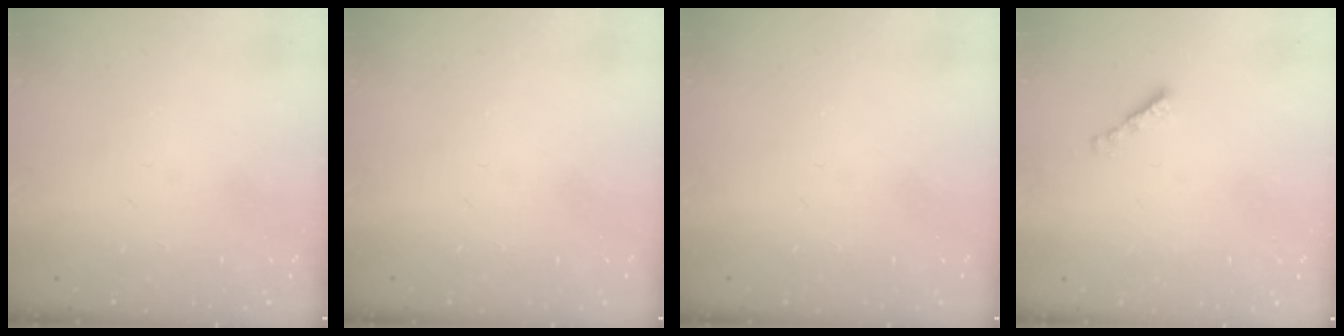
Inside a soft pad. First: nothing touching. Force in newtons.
{"total": 0.0}
{"total": 0.0}
{"total": 2.2, "press": 2.1, "slide": 0.7}